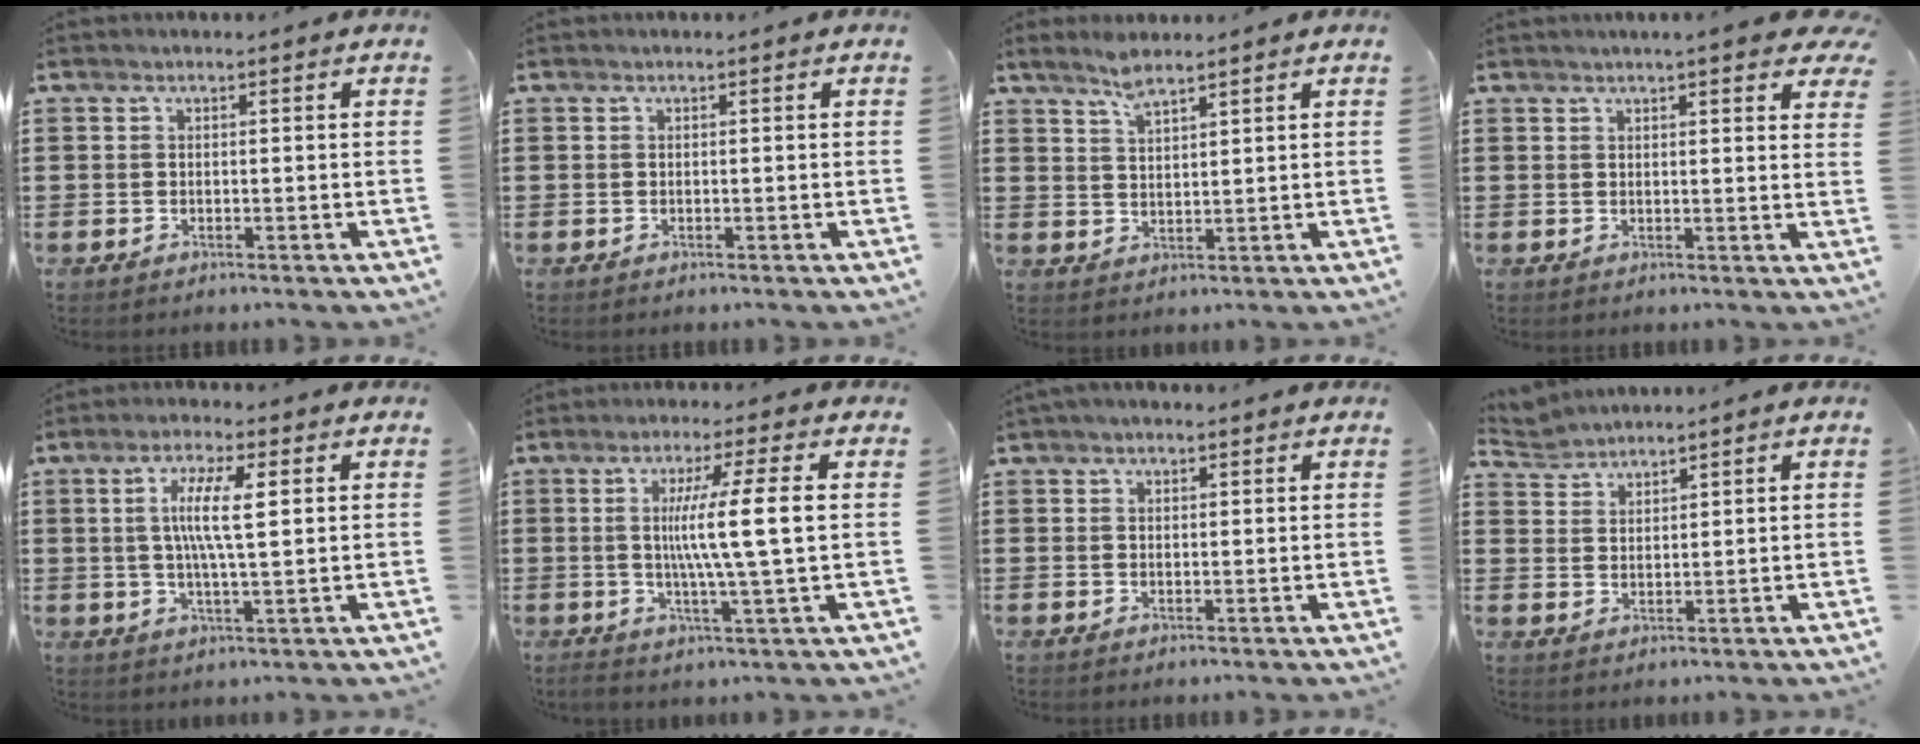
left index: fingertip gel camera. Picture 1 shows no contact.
{"total": 0.0}
{"total": 3.6, "force": [2.8, 1.1, 1.9], "torque": [-0.045, 0.003, 0.052]}
{"total": 4.0, "force": [3.4, 0.3, 2.1], "torque": [-0.035, -0.011, 0.057]}
{"total": 7.3, "force": [1.7, 1.3, 6.9], "torque": [-0.136, 0.002, 0.026]}
{"total": 9.6, "force": [0.9, -0.5, 9.5], "torque": [-0.176, -0.003, 0.008]}
{"total": 1.4, "force": [1.1, 0.8, 0.5], "torque": [-0.012, 0.005, 0.020]}
{"total": 2.6, "force": [2.5, 0.7, -0.3], "torque": [-0.004, -0.002, 0.049]}